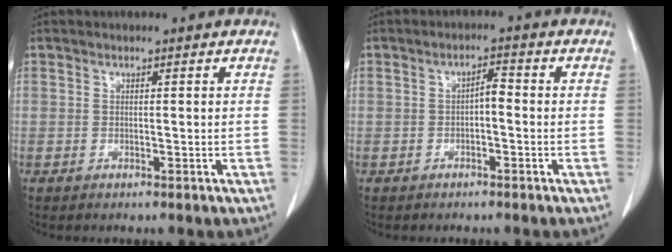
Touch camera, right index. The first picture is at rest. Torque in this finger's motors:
{"motor_torque": [0.35, -0.27, 0.01, 0.03]}